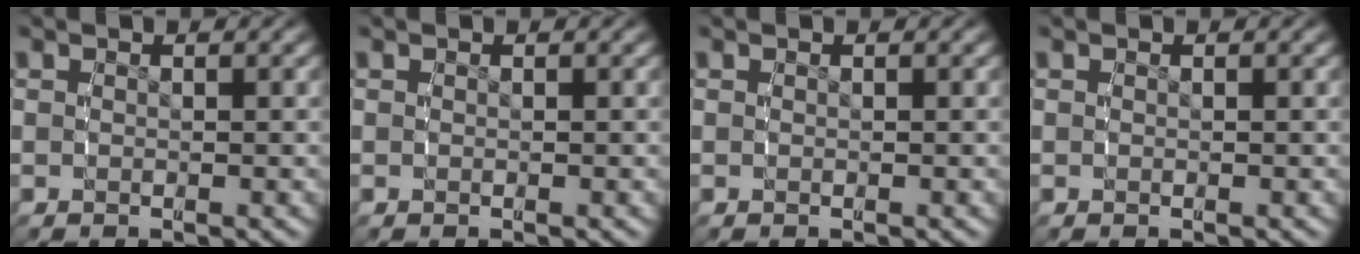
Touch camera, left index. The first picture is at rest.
{"total": 0.0}
{"total": 0.0}
{"total": 0.0}